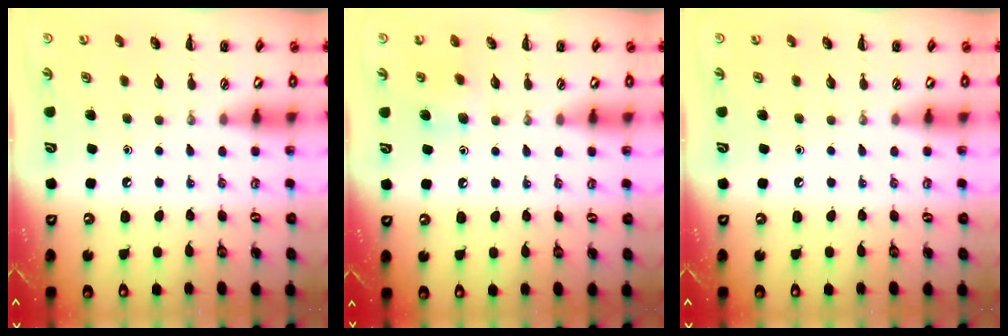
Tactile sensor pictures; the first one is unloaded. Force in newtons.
{"total": 5.7, "press": 5.4, "slide": 1.8}
{"total": 0.0}